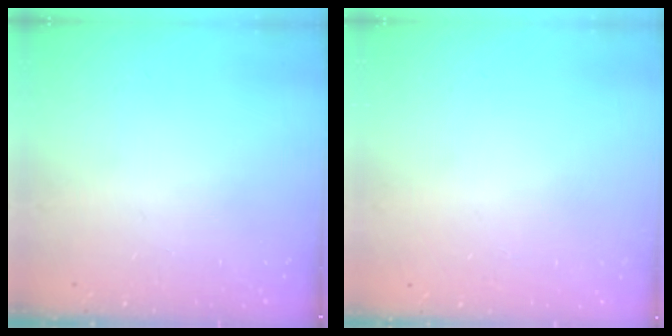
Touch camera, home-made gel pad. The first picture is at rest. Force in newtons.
{"total": 0.0}